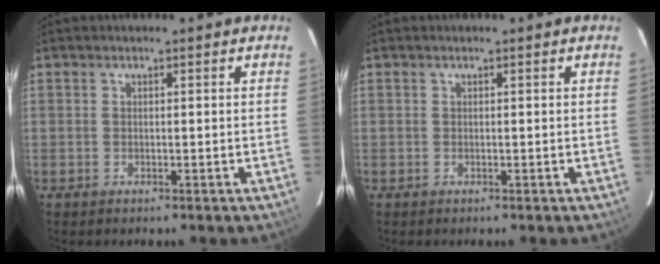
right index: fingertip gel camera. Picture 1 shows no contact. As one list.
[{"total": 0.0}]